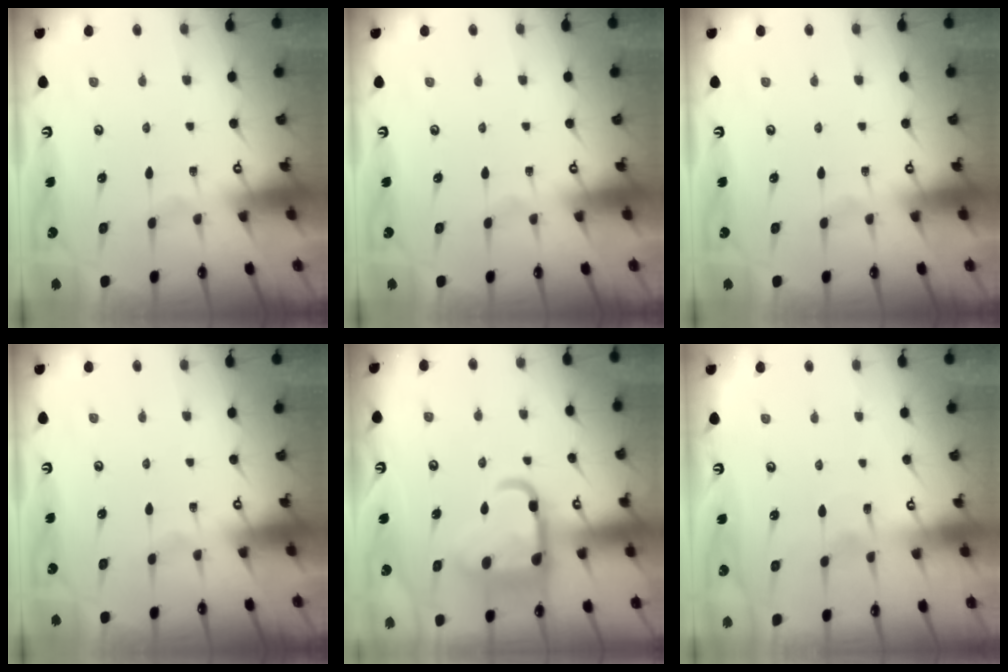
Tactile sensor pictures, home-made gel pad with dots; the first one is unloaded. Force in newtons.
{"total": 0.0}
{"total": 0.0}
{"total": 0.0}
{"total": 17.1, "press": 17.0, "slide": 1.3}
{"total": 5.5, "press": 5.5, "slide": 0.5}